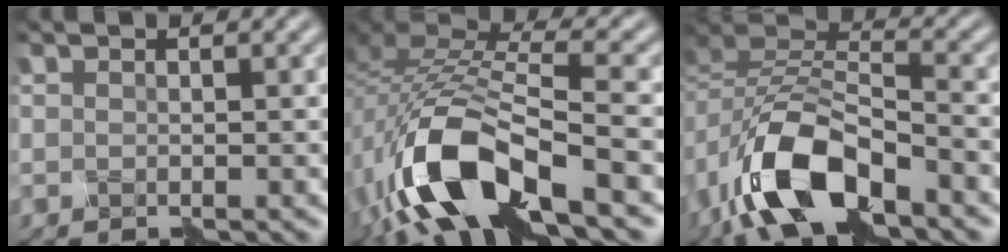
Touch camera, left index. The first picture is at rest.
{"total": 11.7, "force": [-6.3, 4.2, 8.9], "torque": [-0.194, 0.002, -0.124]}
{"total": 9.6, "force": [-6.1, 4.1, 6.2], "torque": [-0.127, 0.008, -0.121]}